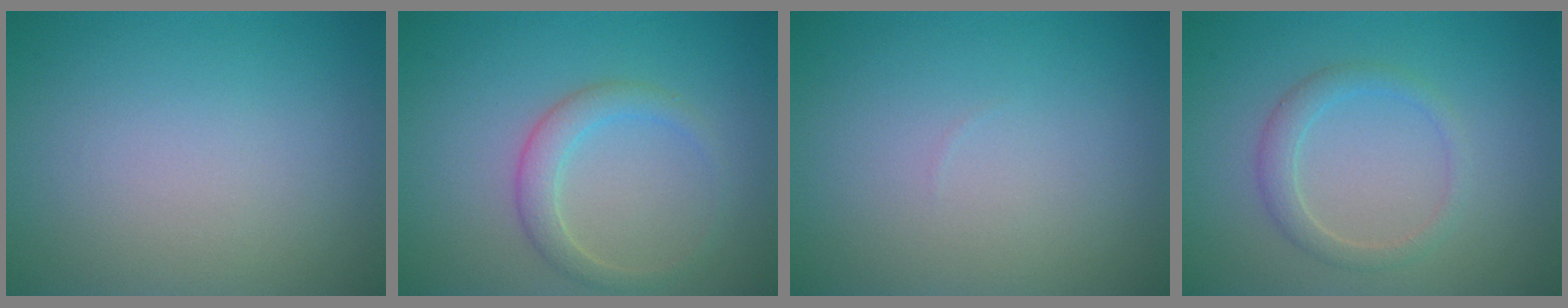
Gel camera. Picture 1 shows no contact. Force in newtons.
{"total": 2.4, "press": 2.4, "slide": 0.2}
{"total": 0.0}
{"total": 2.0, "press": 2.0, "slide": 0.1}